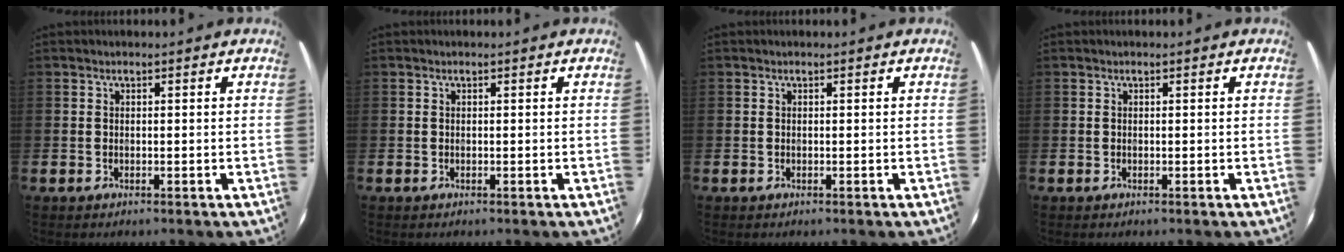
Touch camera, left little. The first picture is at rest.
{"total": 0.0}
{"total": 0.0}
{"total": 0.0}